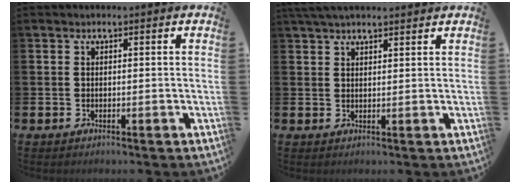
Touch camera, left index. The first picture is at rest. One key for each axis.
{"total": 3.3, "fx": 2.9, "fy": 0.6, "fz": 1.3, "tx": -0.027, "ty": -0.003, "tz": 0.054}